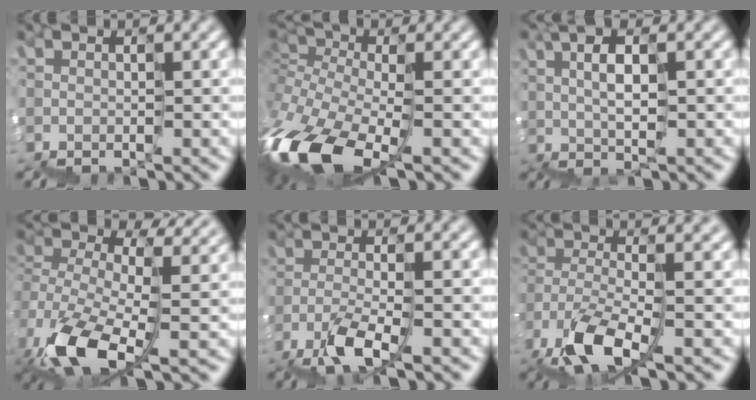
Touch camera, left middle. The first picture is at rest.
{"total": 10.5, "force": [-3.7, 5.0, 8.5], "torque": [-0.209, -0.025, -0.066]}
{"total": 3.3, "force": [2.0, -0.3, 2.5], "torque": [-0.046, 0.012, 0.045]}
{"total": 10.5, "force": [0.9, 6.7, 8.0], "torque": [-0.209, -0.016, 0.039]}
{"total": 2.8, "force": [-1.8, -0.1, 2.1], "torque": [-0.054, 0.001, -0.033]}
{"total": 5.8, "force": [-1.9, 2.0, 5.1], "torque": [-0.115, -0.004, -0.034]}